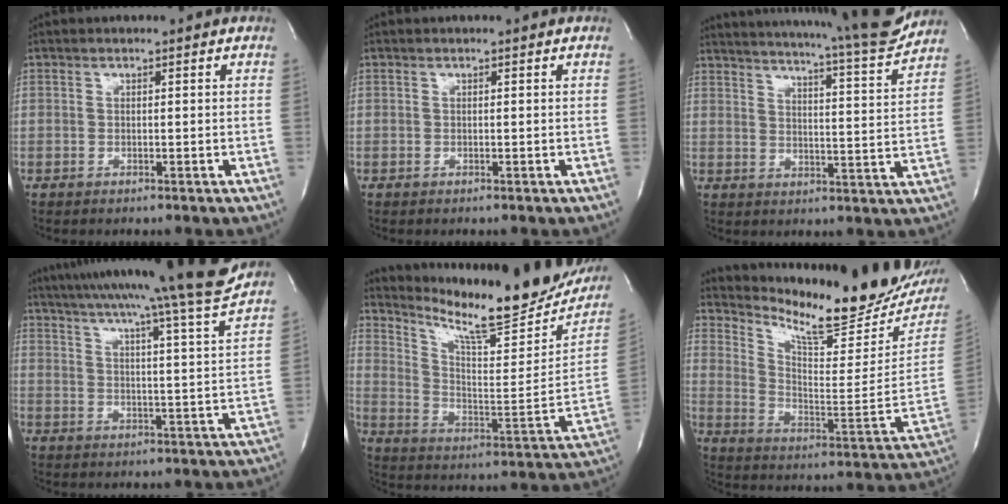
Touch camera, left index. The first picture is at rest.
{"total": 0.0}
{"total": 19.9, "force": [18.2, 0.0, 7.9], "torque": [-0.125, -0.052, 0.234]}
{"total": 20.2, "force": [17.9, -2.9, 9.1], "torque": [-0.150, -0.057, 0.244]}
{"total": 23.6, "force": [20.1, 3.0, 12.0], "torque": [-0.200, -0.055, 0.286]}
{"total": 21.6, "force": [19.4, 3.0, 9.0], "torque": [-0.156, -0.080, 0.274]}